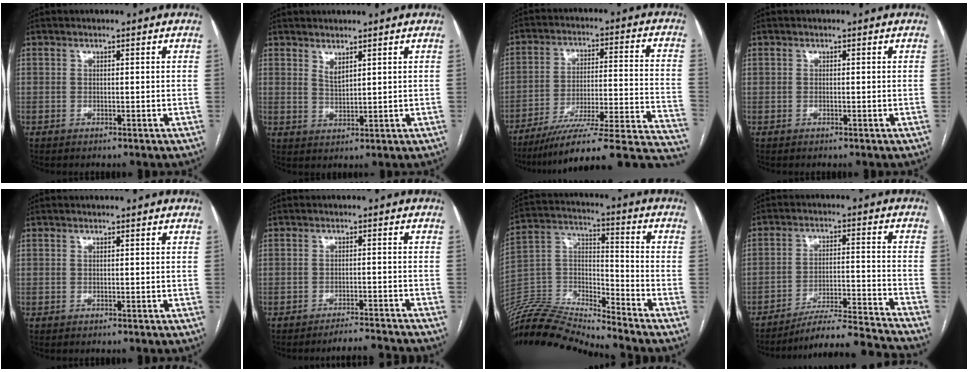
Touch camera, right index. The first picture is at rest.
{"total": 2.1, "force": [1.6, 0.4, 1.3], "torque": [-0.027, -0.011, 0.038]}
{"total": 25.1, "force": [-21.0, 1.9, 13.6], "torque": [-0.110, 0.013, -0.297]}
{"total": 0.0}
{"total": 0.0}
{"total": 5.4, "force": [-5.3, -1.3, 0.1], "torque": [0.002, -0.002, -0.080]}
{"total": 16.8, "force": [-16.4, 0.1, 3.3], "torque": [-0.059, 0.040, -0.308]}
{"total": 14.8, "force": [-14.2, -2.2, 3.5], "torque": [-0.040, 0.003, -0.221]}